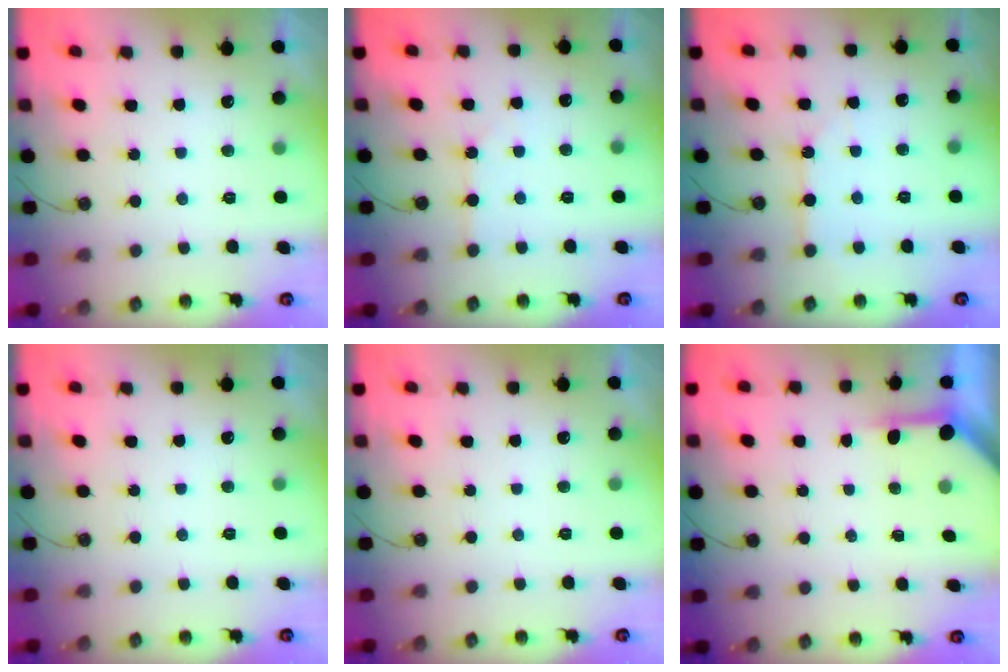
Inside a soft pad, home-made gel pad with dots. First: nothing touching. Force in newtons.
{"total": 2.0, "press": 2.0, "slide": 0.4}
{"total": 3.6, "press": 3.6, "slide": 0.2}
{"total": 0.0}
{"total": 0.0}
{"total": 3.8, "press": 3.8, "slide": 0.5}